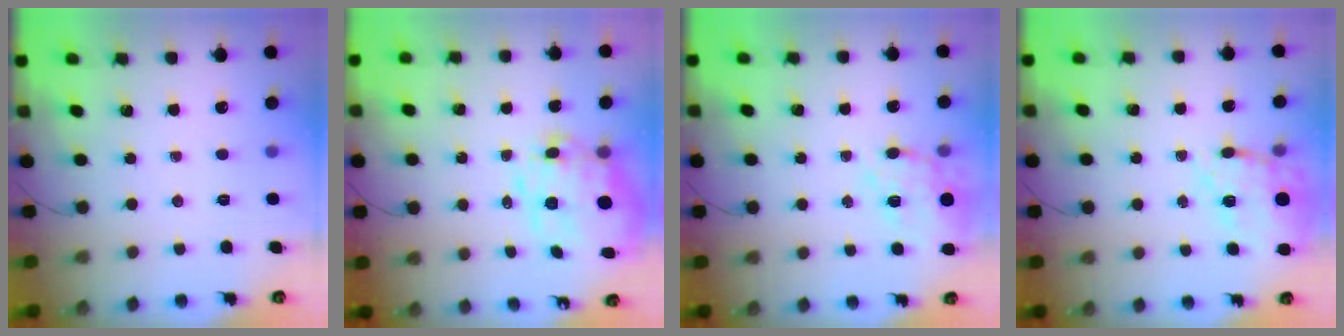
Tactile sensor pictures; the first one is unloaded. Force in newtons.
{"total": 17.6, "press": 17.2, "slide": 3.4}
{"total": 14.5, "press": 14.2, "slide": 3.1}
{"total": 18.5, "press": 18.2, "slide": 3.7}